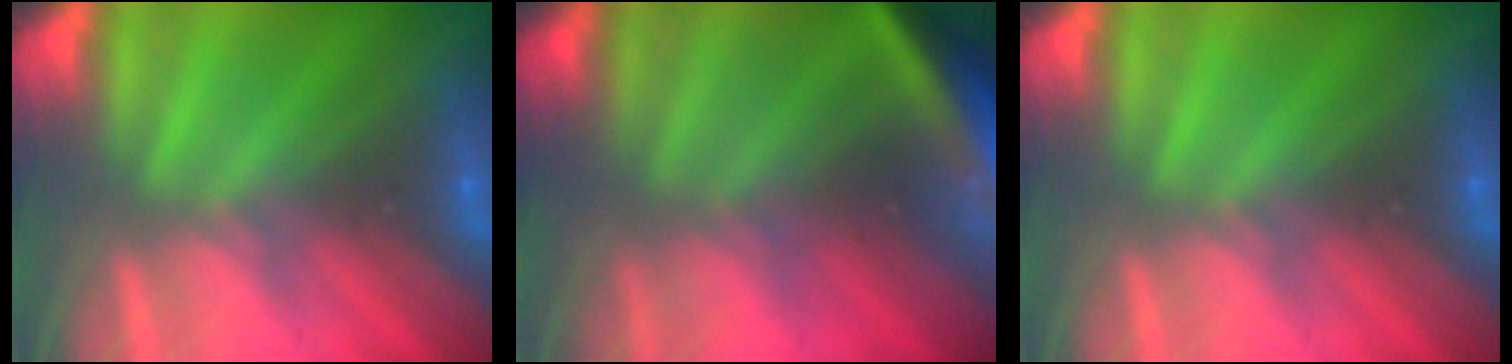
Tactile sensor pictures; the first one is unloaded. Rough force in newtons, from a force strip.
{"total": 4.6}
{"total": 0.0}